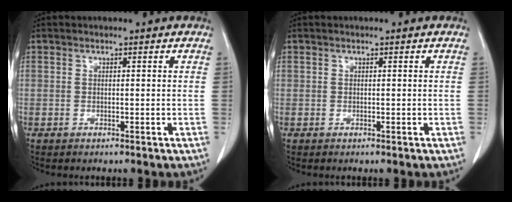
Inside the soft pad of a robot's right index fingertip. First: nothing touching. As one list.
[{"total": 0.0}]